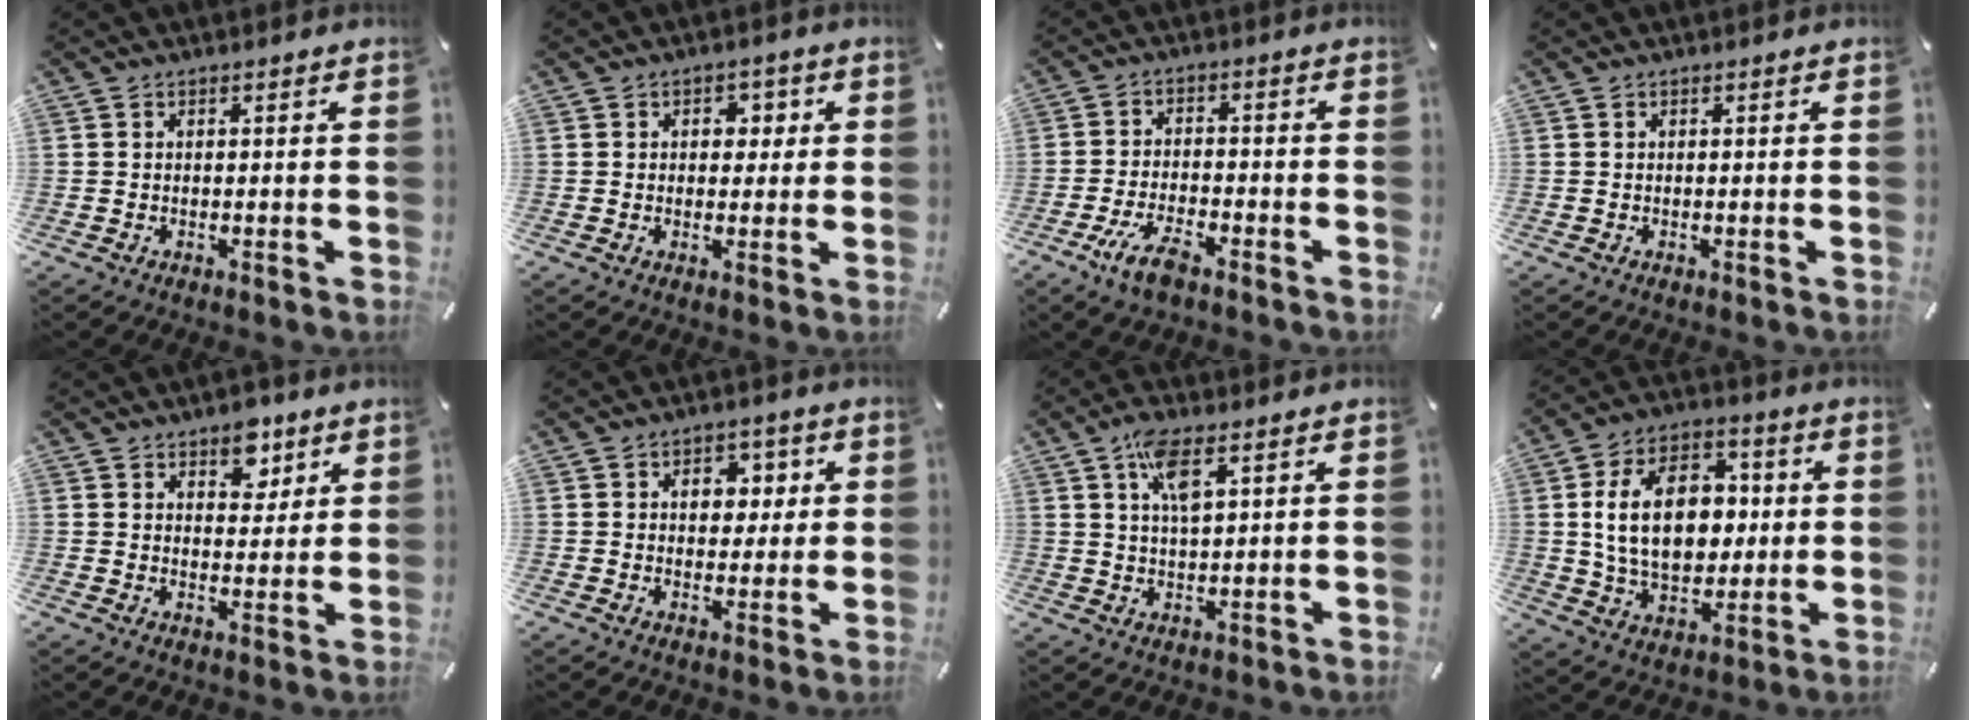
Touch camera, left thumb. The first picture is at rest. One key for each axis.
{"total": 3.5, "fx": 0.4, "fy": 2.8, "fz": 2.0, "tx": -0.012, "ty": -0.003, "tz": -0.005}
{"total": 7.4, "fx": -4.8, "fy": 2.7, "fz": 4.9, "tx": -0.105, "ty": 0.015, "tz": -0.088}
{"total": 0.0}
{"total": 6.8, "fx": 4.6, "fy": 4.5, "fz": 2.5, "tx": -0.009, "ty": -0.025, "tz": 0.072}
{"total": 6.1, "fx": 1.3, "fy": 4.8, "fz": 3.5, "tx": -0.041, "ty": -0.002, "tz": 0.012}
{"total": 7.1, "fx": 3.5, "fy": 2.7, "fz": 5.5, "tx": -0.103, "ty": -0.001, "tz": 0.059}
{"total": 17.9, "fx": 1.7, "fy": 12.3, "fz": 12.9, "tx": -0.242, "ty": 0.013, "tz": 0.030}